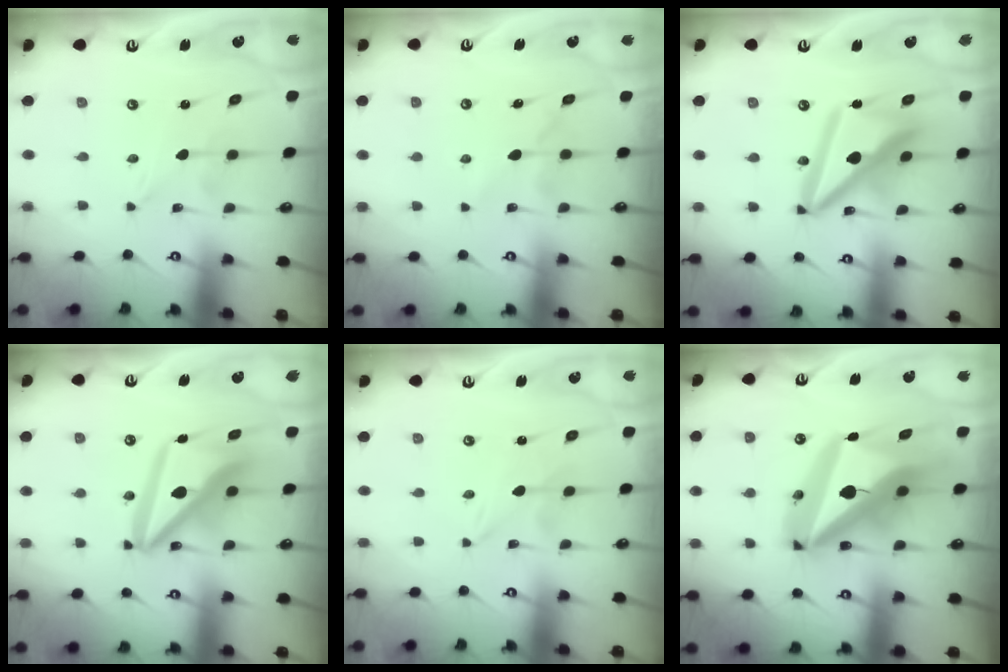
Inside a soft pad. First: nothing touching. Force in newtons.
{"total": 6.0, "press": 6.0, "slide": 0.5}
{"total": 15.4, "press": 15.3, "slide": 1.7}
{"total": 15.6, "press": 15.5, "slide": 2.1}
{"total": 0.0}
{"total": 23.0, "press": 22.9, "slide": 2.5}